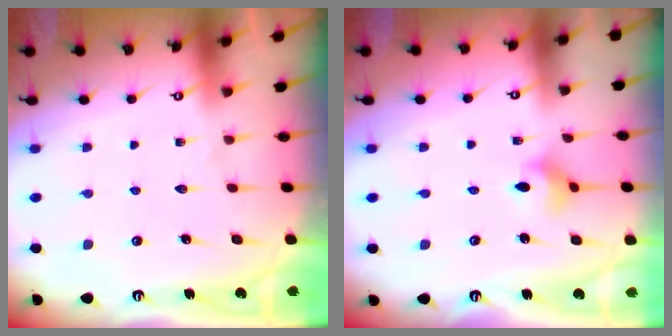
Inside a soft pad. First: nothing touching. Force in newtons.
{"total": 4.3, "press": 4.3, "slide": 0.6}